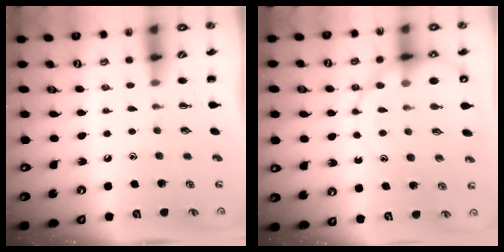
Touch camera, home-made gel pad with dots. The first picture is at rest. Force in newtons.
{"total": 14.3, "press": 13.9, "slide": 3.3}